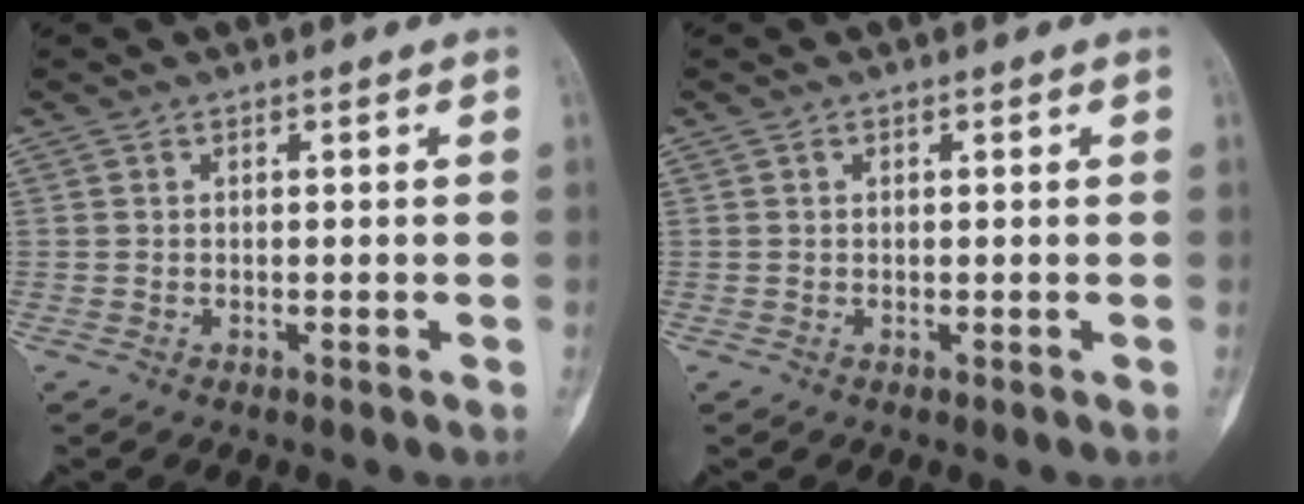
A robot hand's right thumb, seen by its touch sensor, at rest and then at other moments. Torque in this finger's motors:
{"motor_torque": [-0.01, 0.01, 0.10, -0.10, -0.02]}